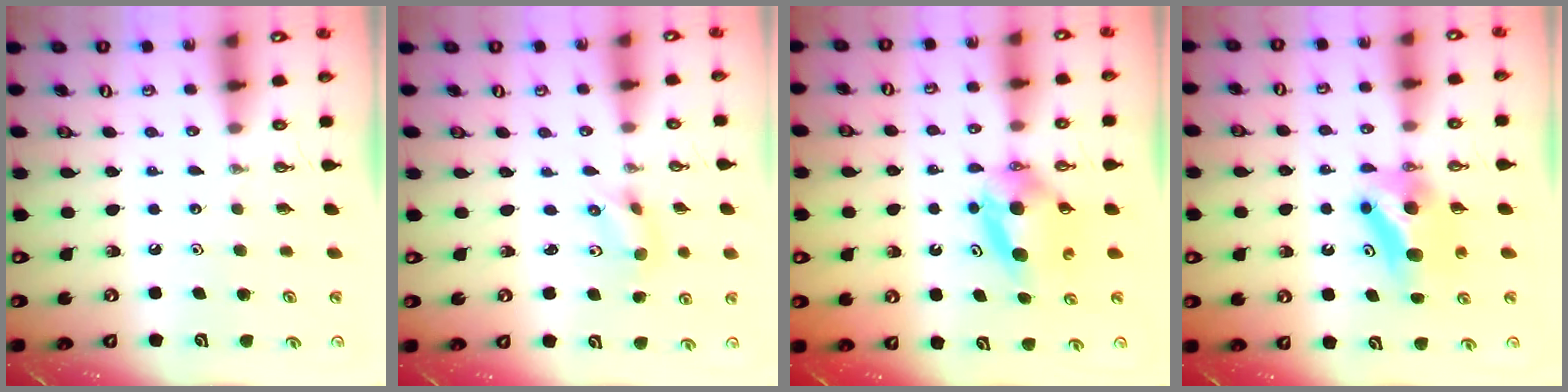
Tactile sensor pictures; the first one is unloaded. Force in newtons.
{"total": 2.9, "press": 1.1, "slide": 2.7}
{"total": 6.8, "press": 5.7, "slide": 3.6}
{"total": 9.2, "press": 8.9, "slide": 2.0}